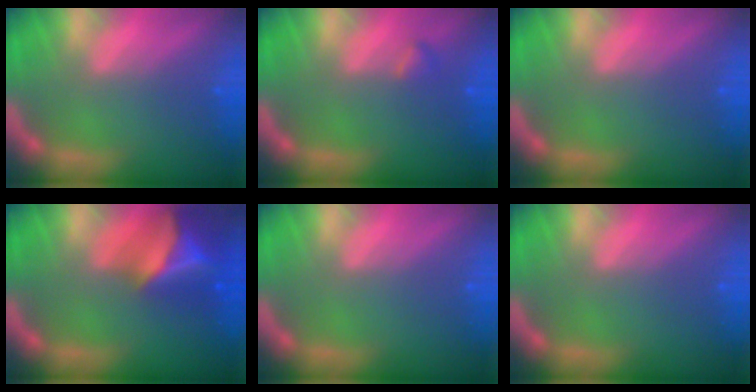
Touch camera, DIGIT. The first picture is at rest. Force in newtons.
{"total": 0.9}
{"total": 0.0}
{"total": 9.4}
{"total": 0.0}
{"total": 0.0}